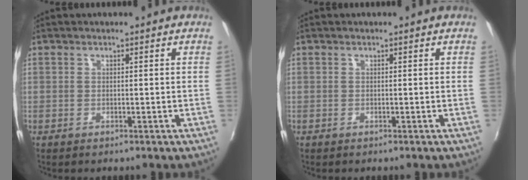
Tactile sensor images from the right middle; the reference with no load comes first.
{"total": 0.0}